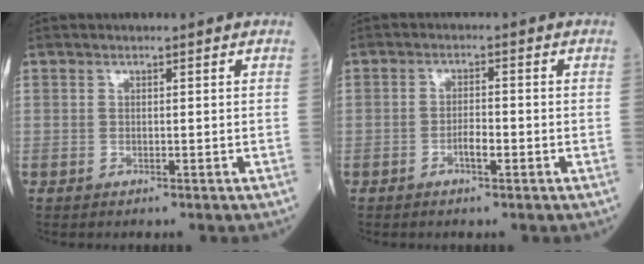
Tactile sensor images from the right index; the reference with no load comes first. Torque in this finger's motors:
{"motor_torque": [-0.03, 0.10, 0.07, 0.03]}